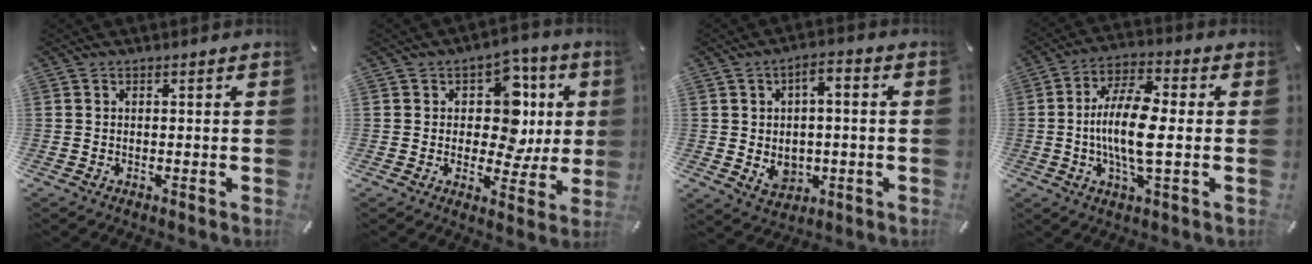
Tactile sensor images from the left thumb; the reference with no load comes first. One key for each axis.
{"total": 13.0, "fx": 2.7, "fy": 9.8, "fz": 8.2, "tx": -0.102, "ty": -0.015, "tz": 0.048}
{"total": 7.6, "fx": -0.4, "fy": 6.0, "fz": 4.6, "tx": -0.068, "ty": 0.006, "tz": -0.006}
{"total": 13.4, "fx": -0.9, "fy": 4.7, "fz": 12.5, "tx": -0.251, "ty": -0.002, "tz": -0.018}